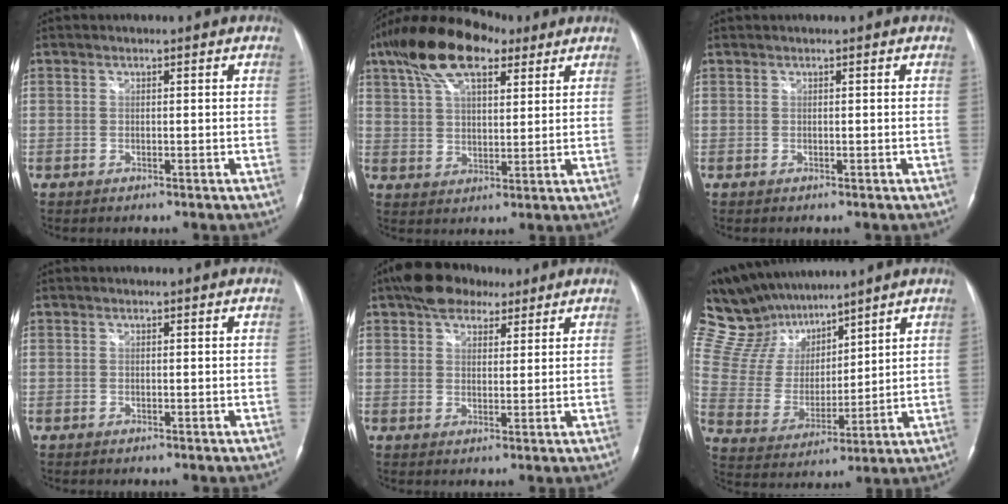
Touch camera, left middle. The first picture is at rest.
{"total": 14.3, "force": [8.9, 5.7, 9.7], "torque": [-0.195, 0.040, 0.164]}
{"total": 0.0}
{"total": 0.0}
{"total": 7.9, "force": [5.6, 4.2, 3.7], "torque": [-0.065, 0.021, 0.095]}
{"total": 14.7, "force": [12.6, 5.4, 5.3], "torque": [-0.120, 0.028, 0.247]}